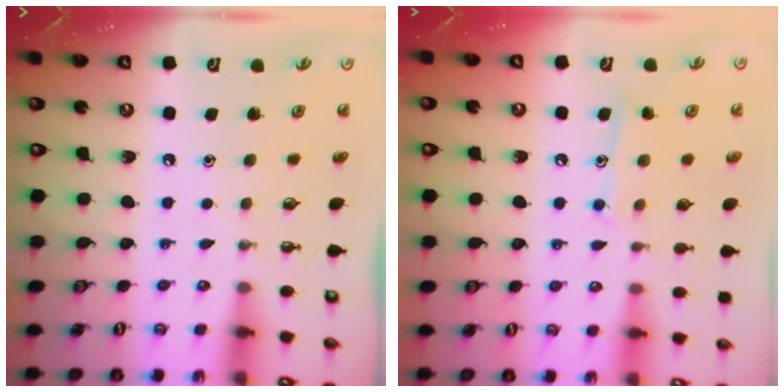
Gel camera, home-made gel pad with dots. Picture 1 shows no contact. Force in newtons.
{"total": 8.9, "press": 8.8, "slide": 0.6}